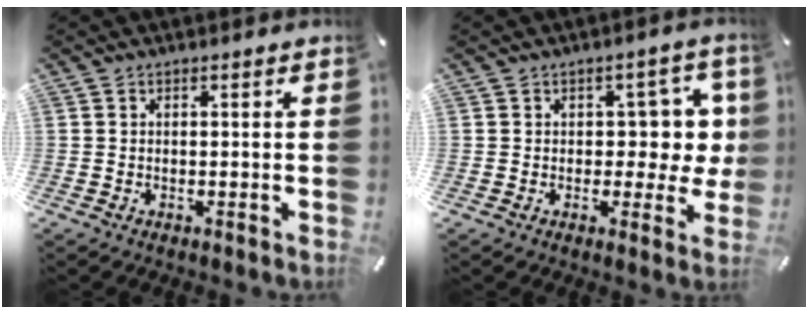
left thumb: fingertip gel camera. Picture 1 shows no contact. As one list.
[{"total": 7.5, "force": [1.4, 5.2, 5.2], "torque": [-0.058, -0.001, 0.020]}]